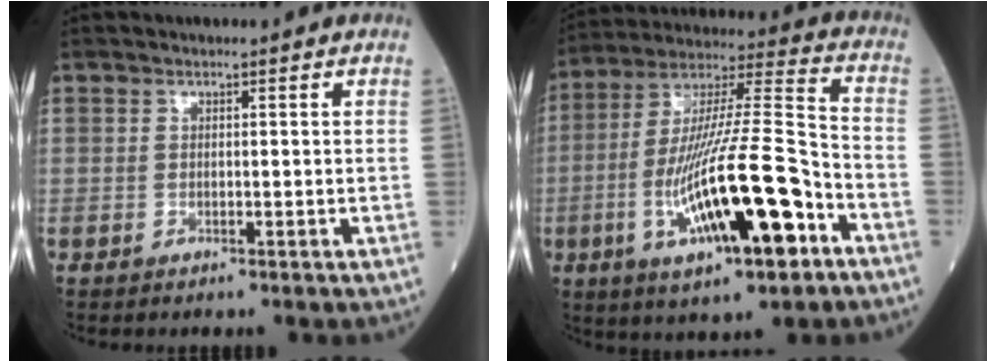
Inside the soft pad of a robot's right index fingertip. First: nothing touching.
{"total": 21.2, "force": [-7.8, 3.5, 19.4], "torque": [-0.364, -0.014, -0.126]}